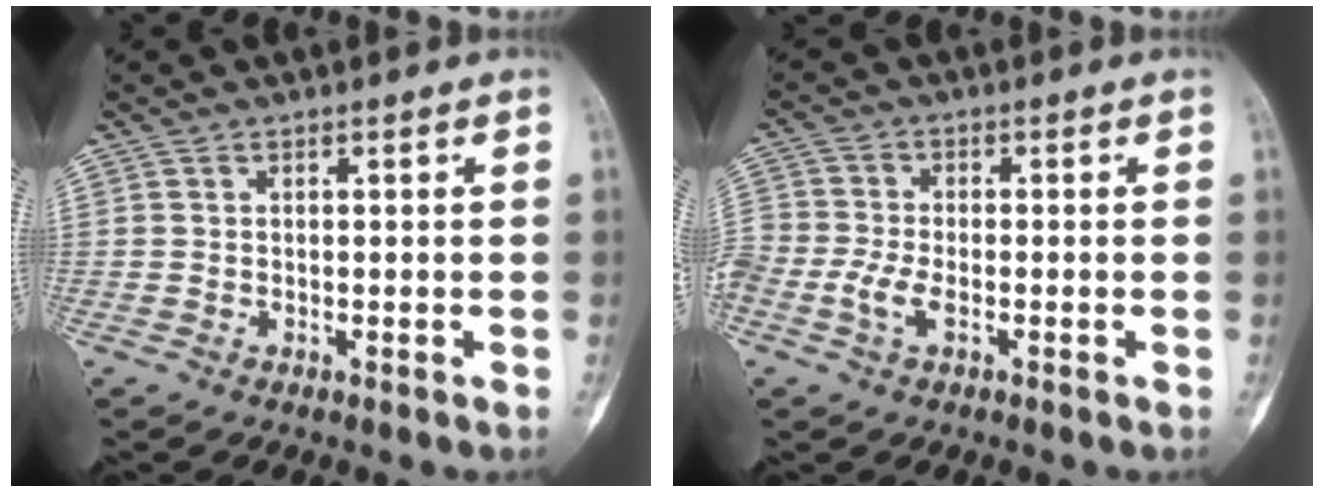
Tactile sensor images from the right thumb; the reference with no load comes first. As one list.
[{"total": 5.7, "force": [-2.2, 3.1, 4.3], "torque": [-0.104, 0.011, -0.047]}]